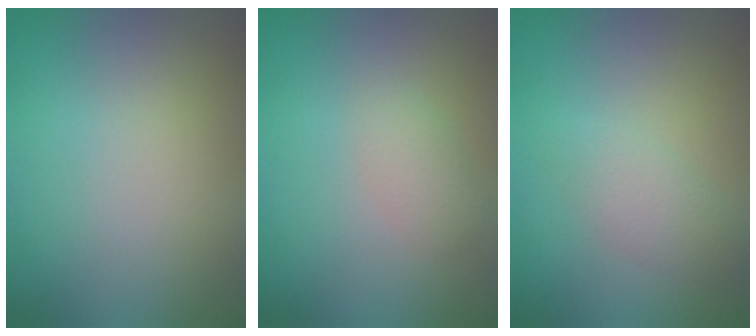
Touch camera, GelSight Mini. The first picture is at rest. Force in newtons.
{"total": 1.4, "press": 1.4, "slide": 0.1}
{"total": 1.7, "press": 1.7, "slide": 0.0}